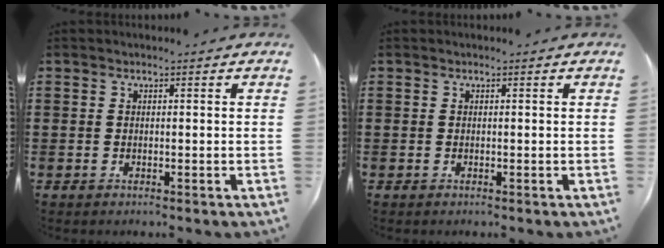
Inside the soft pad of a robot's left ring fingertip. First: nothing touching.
{"total": 0.0}